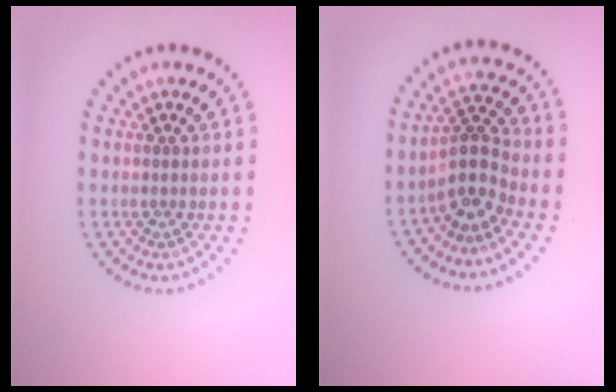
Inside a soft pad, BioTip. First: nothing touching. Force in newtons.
{"total": 3.2, "press": 2.4, "slide": 2.1}